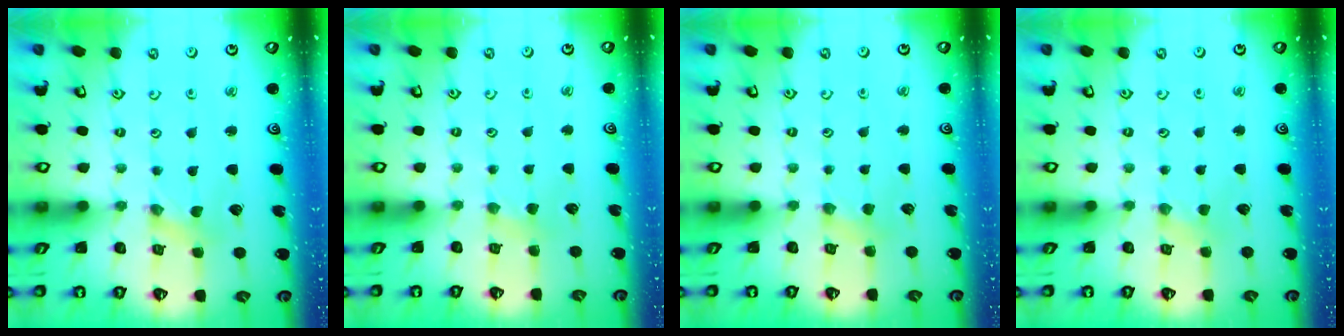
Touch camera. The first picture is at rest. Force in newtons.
{"total": 2.0, "press": 2.0, "slide": 0.4}
{"total": 2.9, "press": 2.9, "slide": 0.4}
{"total": 1.2, "press": 1.2, "slide": 0.3}